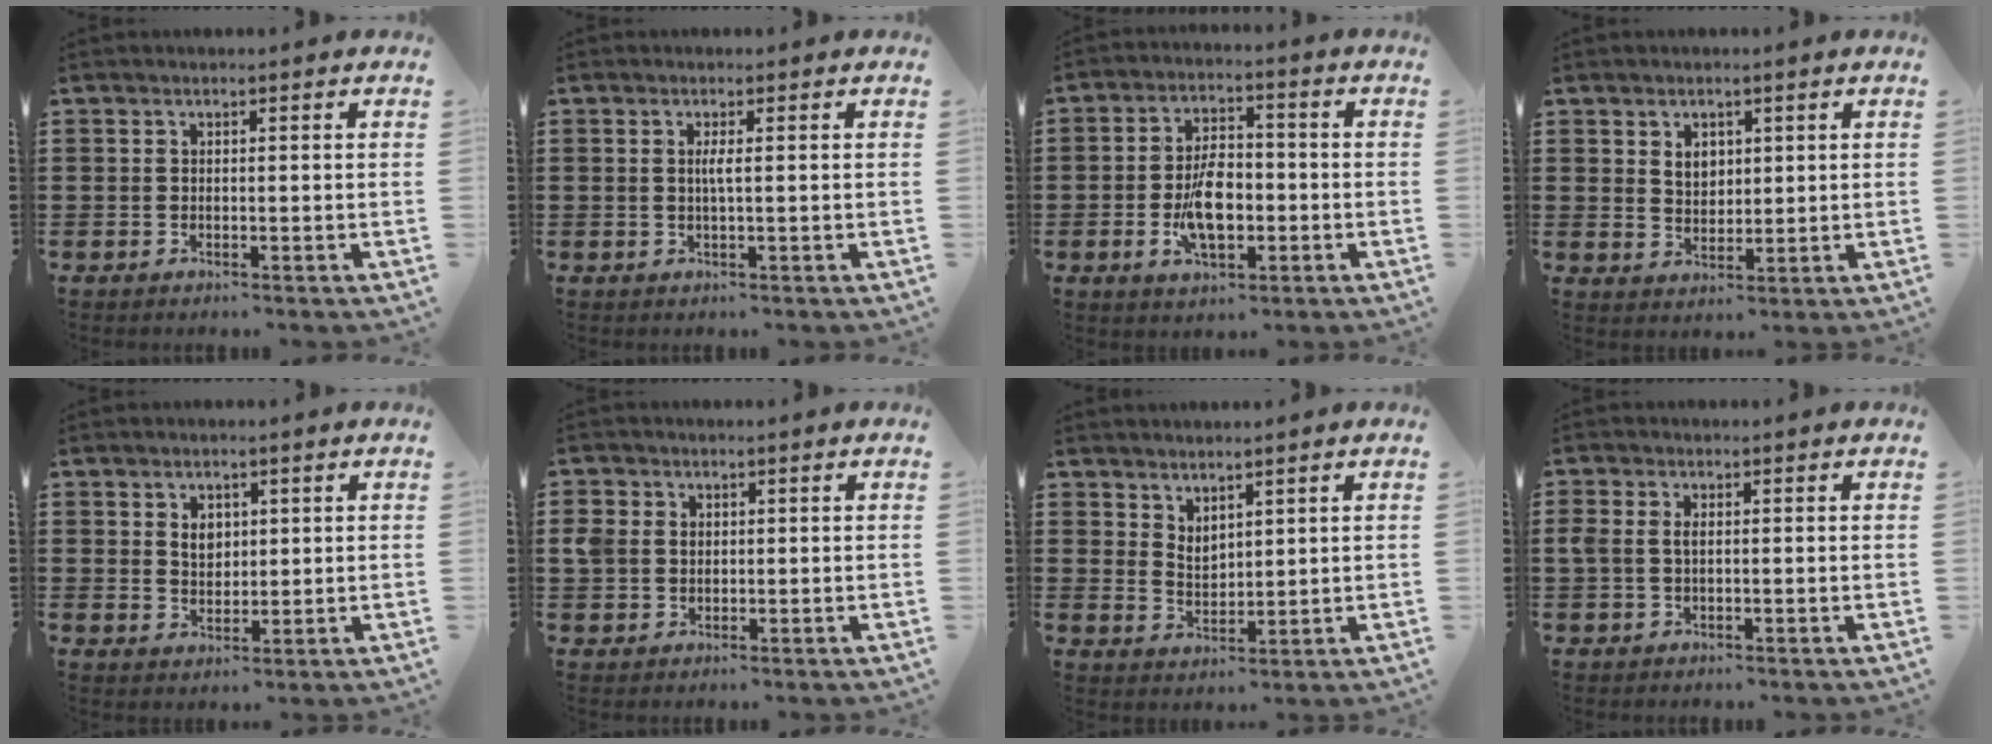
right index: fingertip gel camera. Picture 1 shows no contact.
{"total": 1.7, "force": [0.1, 0.0, 1.7], "torque": [-0.032, -0.003, 0.001]}
{"total": 8.3, "force": [-1.7, 4.3, 6.9], "torque": [-0.136, 0.001, -0.034]}
{"total": 3.0, "force": [1.4, 2.2, 1.5], "torque": [-0.036, 0.008, 0.025]}
{"total": 2.9, "force": [1.1, 2.1, 1.7], "torque": [-0.033, 0.005, 0.018]}
{"total": 3.1, "force": [0.6, 2.6, 1.6], "torque": [-0.046, 0.009, 0.007]}
{"total": 2.9, "force": [2.6, 1.2, 0.3], "torque": [-0.013, 0.000, 0.050]}
{"total": 2.0, "force": [0.2, 1.2, 1.6], "torque": [-0.041, 0.003, 0.000]}